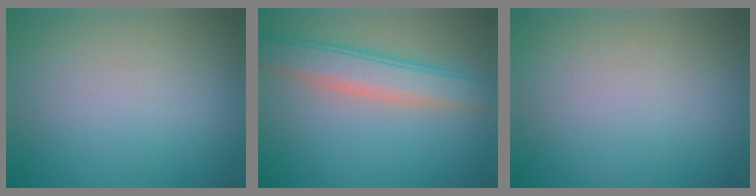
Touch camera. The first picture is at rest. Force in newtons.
{"total": 4.9, "press": 4.9, "slide": 0.1}
{"total": 0.0}